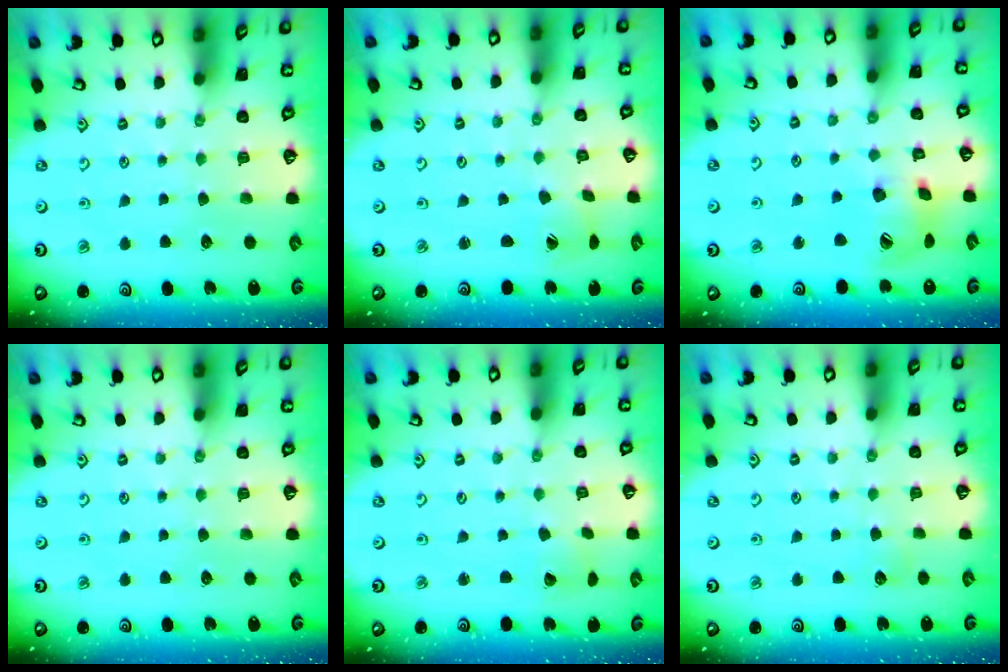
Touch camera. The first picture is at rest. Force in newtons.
{"total": 1.9, "press": 1.8, "slide": 0.2}
{"total": 15.4, "press": 15.2, "slide": 2.2}
{"total": 0.0}
{"total": 2.1, "press": 2.1, "slide": 0.3}
{"total": 3.7, "press": 3.7, "slide": 0.4}